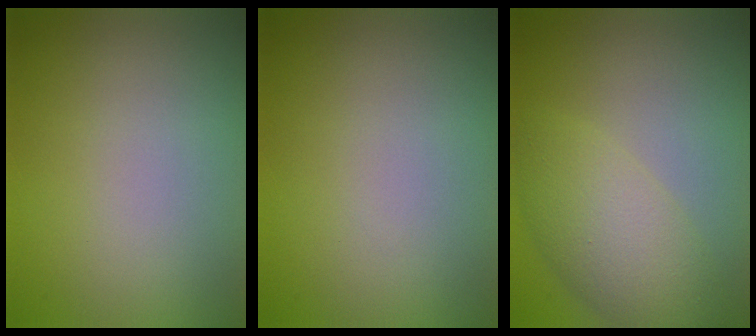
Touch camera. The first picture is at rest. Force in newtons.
{"total": 0.0}
{"total": 4.7, "press": 4.7, "slide": 0.1}